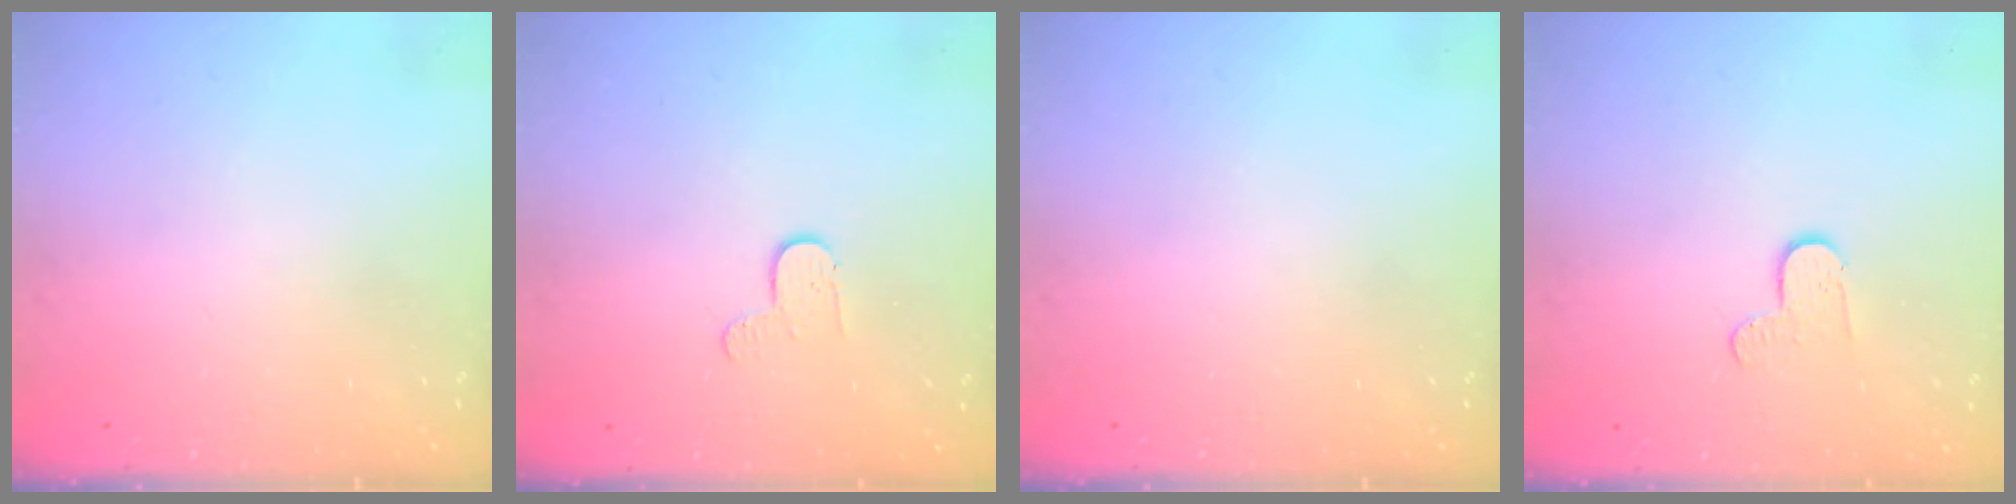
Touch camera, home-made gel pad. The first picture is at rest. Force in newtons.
{"total": 4.4, "press": 4.4, "slide": 0.4}
{"total": 0.0}
{"total": 5.5, "press": 5.5, "slide": 0.5}